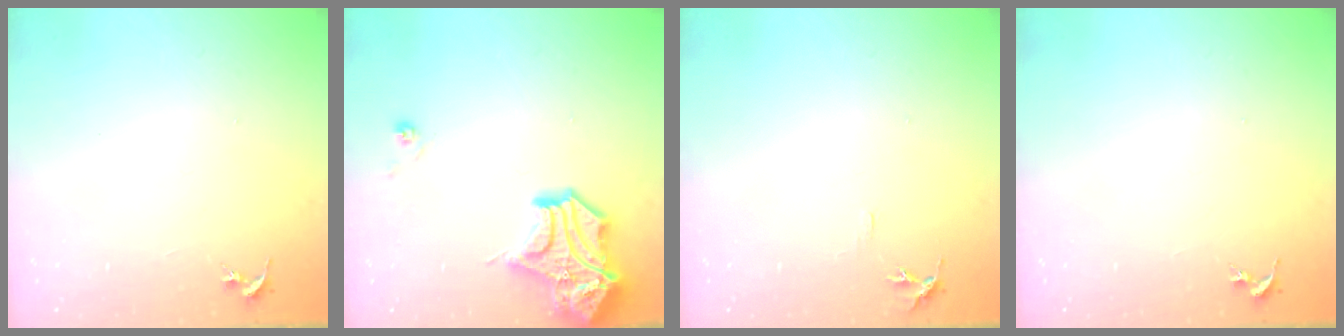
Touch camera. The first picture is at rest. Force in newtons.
{"total": 18.0, "press": 17.8, "slide": 2.5}
{"total": 5.0, "press": 4.9, "slide": 0.5}
{"total": 0.0}